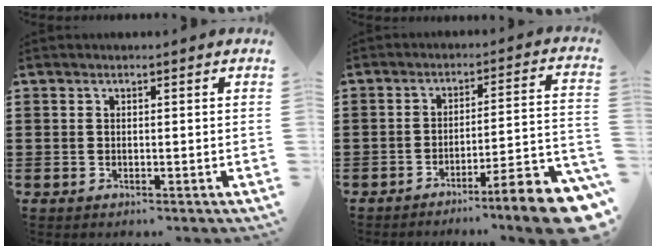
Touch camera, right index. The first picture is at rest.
{"total": 9.1, "force": [-6.9, 0.4, 5.9], "torque": [-0.083, 0.005, -0.132]}